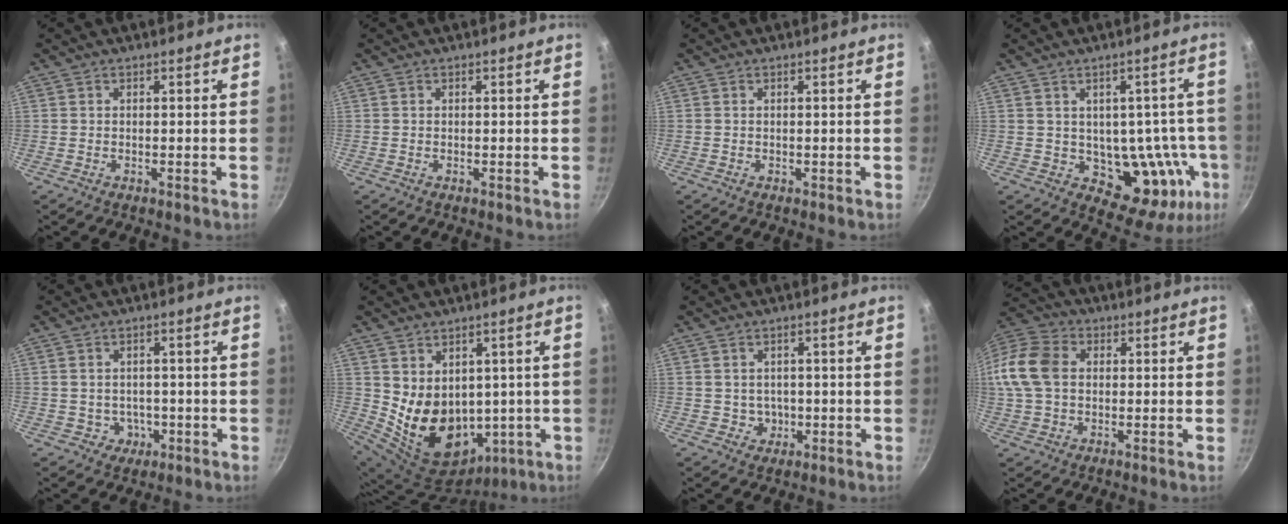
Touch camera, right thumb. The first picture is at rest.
{"total": 0.0}
{"total": 0.0}
{"total": 14.3, "force": [-2.1, 9.9, 10.1], "torque": [-0.063, -0.001, -0.011]}
{"total": 3.7, "force": [-0.7, 3.5, 1.1], "torque": [-0.003, 0.013, 0.005]}
{"total": 15.1, "force": [1.2, 11.9, 9.3], "torque": [-0.134, -0.028, 0.058]}
{"total": 3.0, "force": [-0.1, 2.8, 0.9], "torque": [0.002, 0.002, 0.006]}
{"total": 15.5, "force": [1.6, 11.5, 10.2], "torque": [-0.212, 0.028, 0.017]}